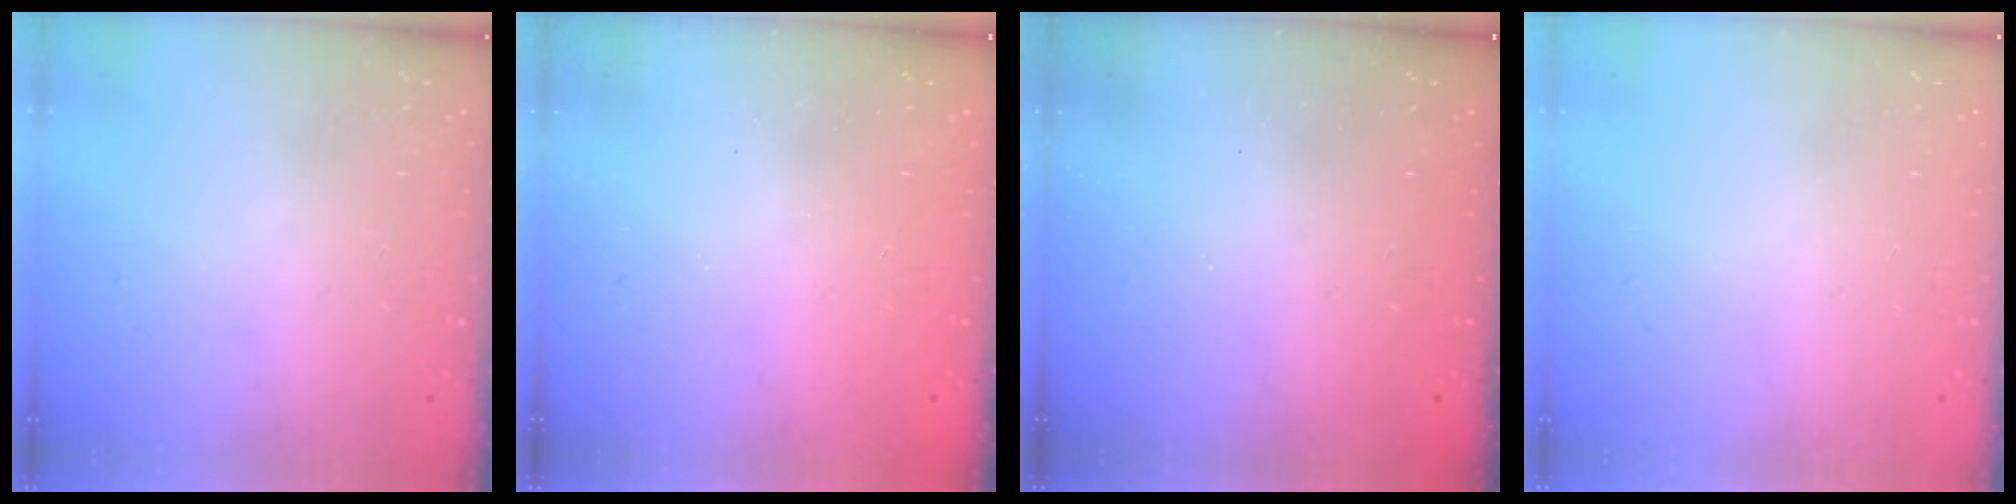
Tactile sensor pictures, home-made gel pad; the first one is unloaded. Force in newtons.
{"total": 2.3, "press": 2.1, "slide": 0.8}
{"total": 2.3, "press": 2.2, "slide": 0.7}
{"total": 0.0}